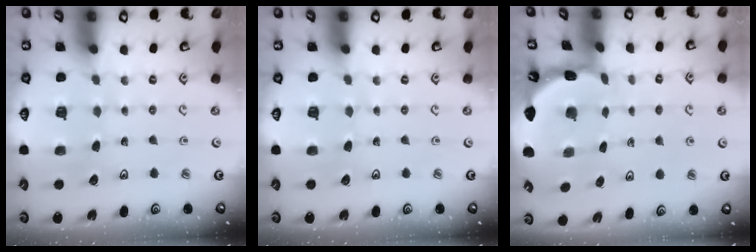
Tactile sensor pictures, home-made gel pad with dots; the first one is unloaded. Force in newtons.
{"total": 0.0}
{"total": 1.6, "press": 1.6, "slide": 0.2}